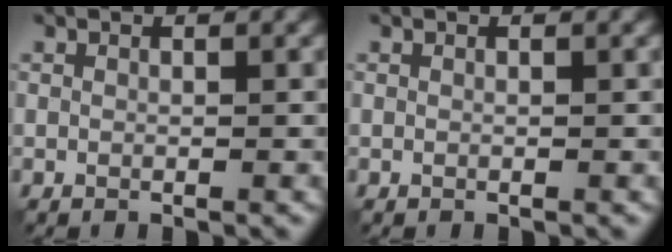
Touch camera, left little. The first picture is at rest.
{"total": 0.0}